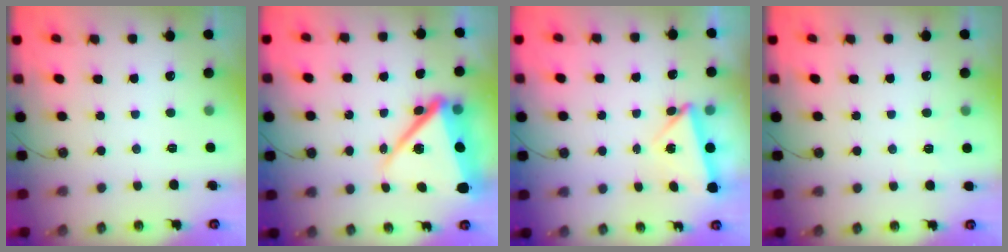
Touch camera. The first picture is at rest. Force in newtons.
{"total": 16.9, "press": 16.8, "slide": 1.7}
{"total": 5.4, "press": 5.4, "slide": 0.7}
{"total": 2.9, "press": 2.9, "slide": 0.2}